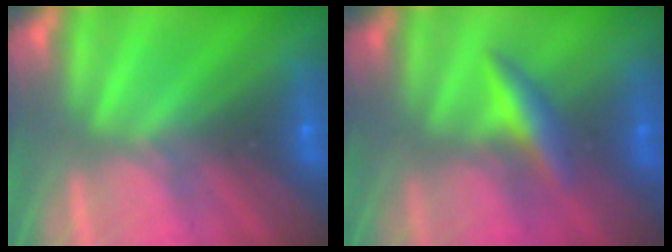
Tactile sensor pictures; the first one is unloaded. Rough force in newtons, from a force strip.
{"total": 2.5}